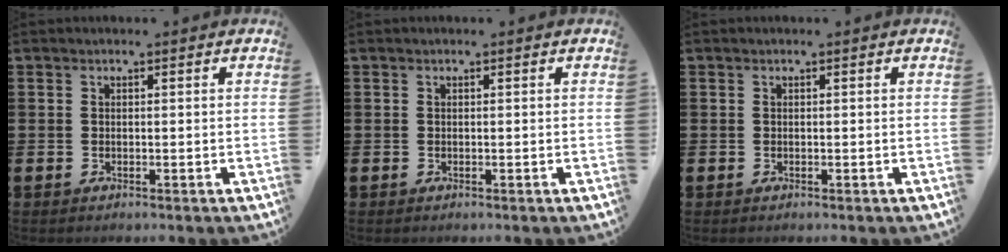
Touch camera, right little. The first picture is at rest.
{"total": 0.0}
{"total": 0.0}